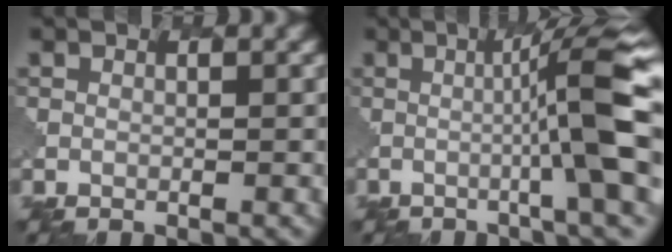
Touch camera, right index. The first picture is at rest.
{"total": 12.0, "force": [-0.6, 1.7, 11.8], "torque": [-0.143, 0.013, -0.005]}